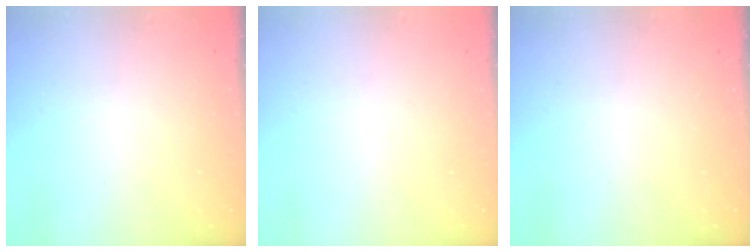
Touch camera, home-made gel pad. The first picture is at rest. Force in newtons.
{"total": 0.5, "press": 0.5, "slide": 0.1}
{"total": 0.0}